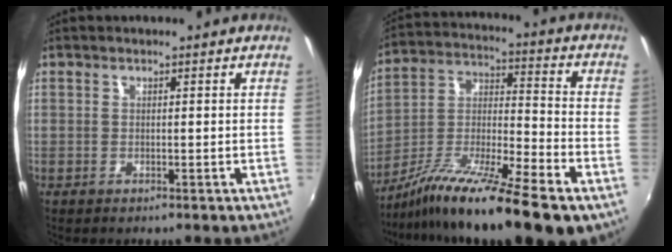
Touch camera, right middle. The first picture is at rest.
{"total": 21.2, "force": [-13.7, 3.1, 15.8], "torque": [-0.268, -0.028, -0.244]}